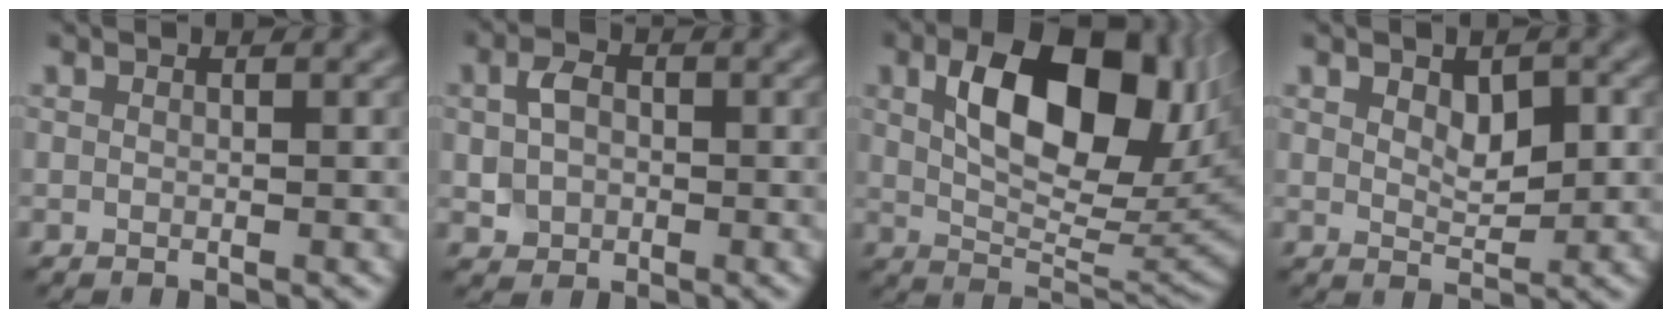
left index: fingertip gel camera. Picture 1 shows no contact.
{"total": 3.3, "force": [0.2, 2.6, 2.0], "torque": [-0.041, 0.001, -0.001]}
{"total": 11.6, "force": [3.6, 6.2, 9.2], "torque": [-0.143, -0.001, 0.065]}
{"total": 2.9, "force": [0.9, 1.6, 2.2], "torque": [-0.035, -0.002, 0.016]}